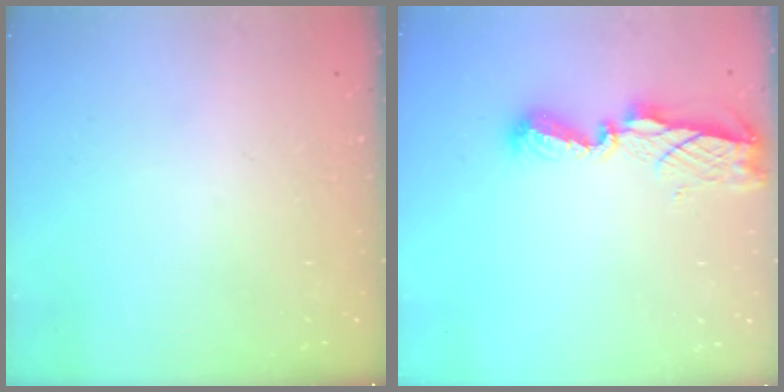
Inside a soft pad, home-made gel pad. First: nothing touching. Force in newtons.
{"total": 8.5, "press": 8.5, "slide": 0.3}